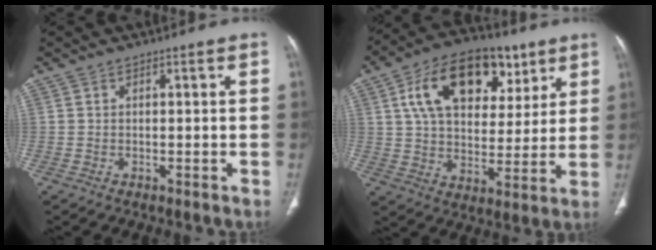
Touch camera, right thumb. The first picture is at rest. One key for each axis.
{"total": 21.0, "fx": 9.1, "fy": 13.0, "fz": 13.8, "tx": -0.190, "ty": -0.004, "tz": 0.144}